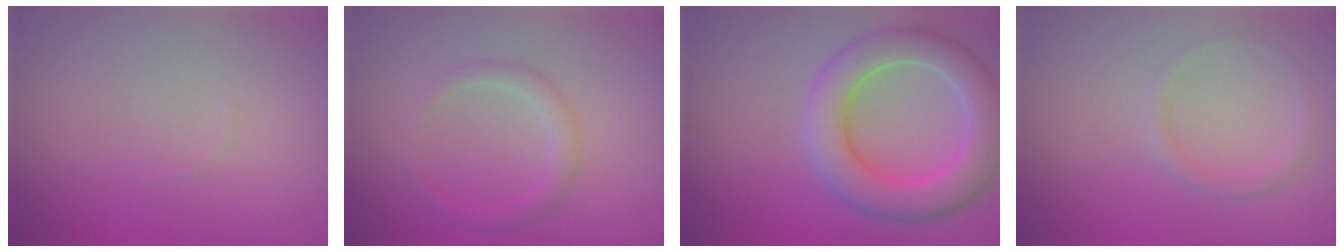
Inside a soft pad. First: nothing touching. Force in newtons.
{"total": 1.7, "press": 1.7, "slide": 0.1}
{"total": 6.3, "press": 6.3, "slide": 0.6}
{"total": 1.1, "press": 1.1, "slide": 0.1}